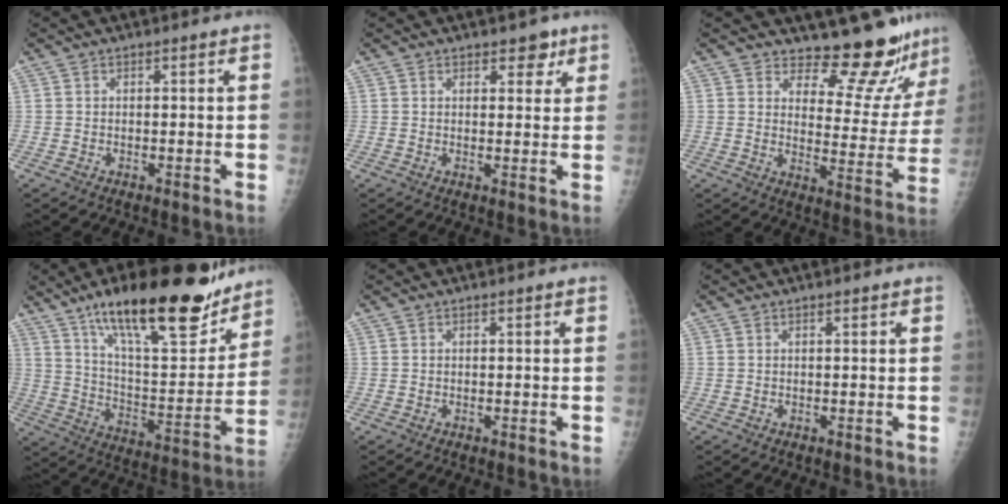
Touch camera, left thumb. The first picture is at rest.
{"total": 3.5, "force": [2.2, 2.1, 1.7], "torque": [0.005, -0.010, 0.028]}
{"total": 13.7, "force": [13.1, 3.1, 2.5], "torque": [0.008, -0.138, 0.160]}
{"total": 25.2, "force": [17.6, 7.5, 16.4], "torque": [-0.214, -0.078, 0.284]}
{"total": 0.0}
{"total": 0.0}